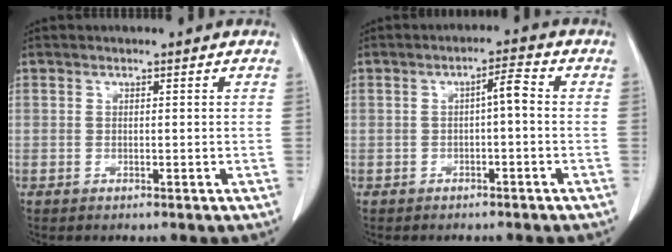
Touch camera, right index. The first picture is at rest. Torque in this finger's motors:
{"motor_torque": [0.31, -0.12, 0.11, 0.03]}